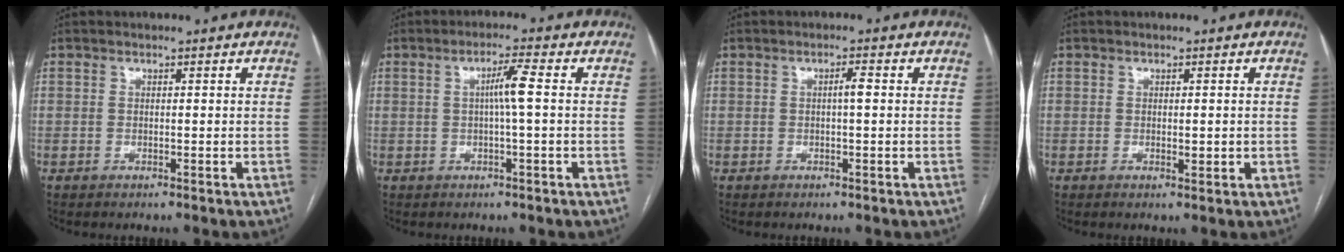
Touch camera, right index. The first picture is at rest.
{"total": 3.9, "force": [0.2, -0.4, 3.8], "torque": [-0.068, 0.006, 0.004]}
{"total": 1.5, "force": [0.0, 0.1, 1.5], "torque": [-0.024, 0.004, 0.000]}
{"total": 1.4, "force": [-0.1, 0.5, 1.3], "torque": [-0.022, -0.005, 0.000]}